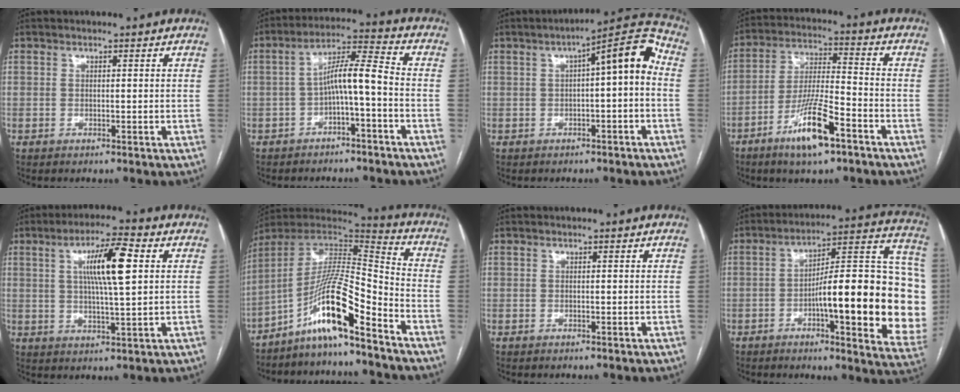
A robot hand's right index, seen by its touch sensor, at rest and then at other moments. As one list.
[{"total": 7.3, "force": [-2.0, 0.6, 7.0], "torque": [-0.121, 0.031, -0.033]}, {"total": 9.4, "force": [0.2, 1.8, 9.2], "torque": [-0.129, 0.040, 0.001]}, {"total": 11.5, "force": [-6.6, 1.7, 9.2], "torque": [-0.180, -0.012, -0.120]}, {"total": 9.9, "force": [2.6, 1.0, 9.5], "torque": [-0.167, 0.008, 0.044]}, {"total": 14.4, "force": [-9.5, 0.7, 10.9], "torque": [-0.206, 0.014, -0.170]}, {"total": 0.0}, {"total": 25.6, "force": [-3.5, 5.1, 24.8], "torque": [-0.256, 0.028, -0.041]}]